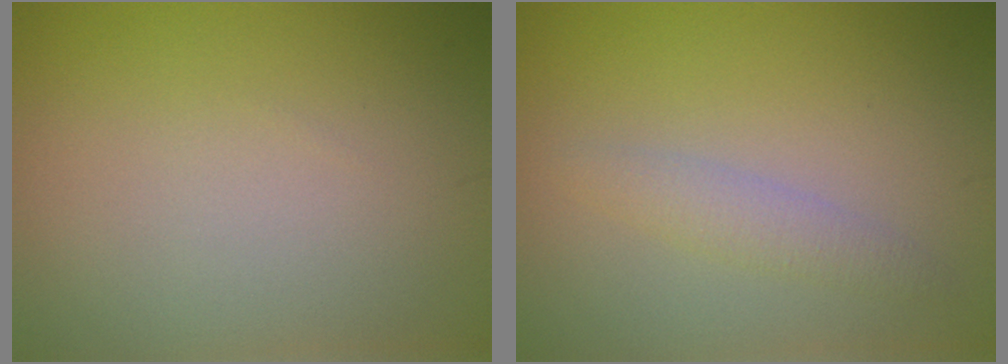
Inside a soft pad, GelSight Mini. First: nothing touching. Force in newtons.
{"total": 1.9, "press": 1.9, "slide": 0.1}